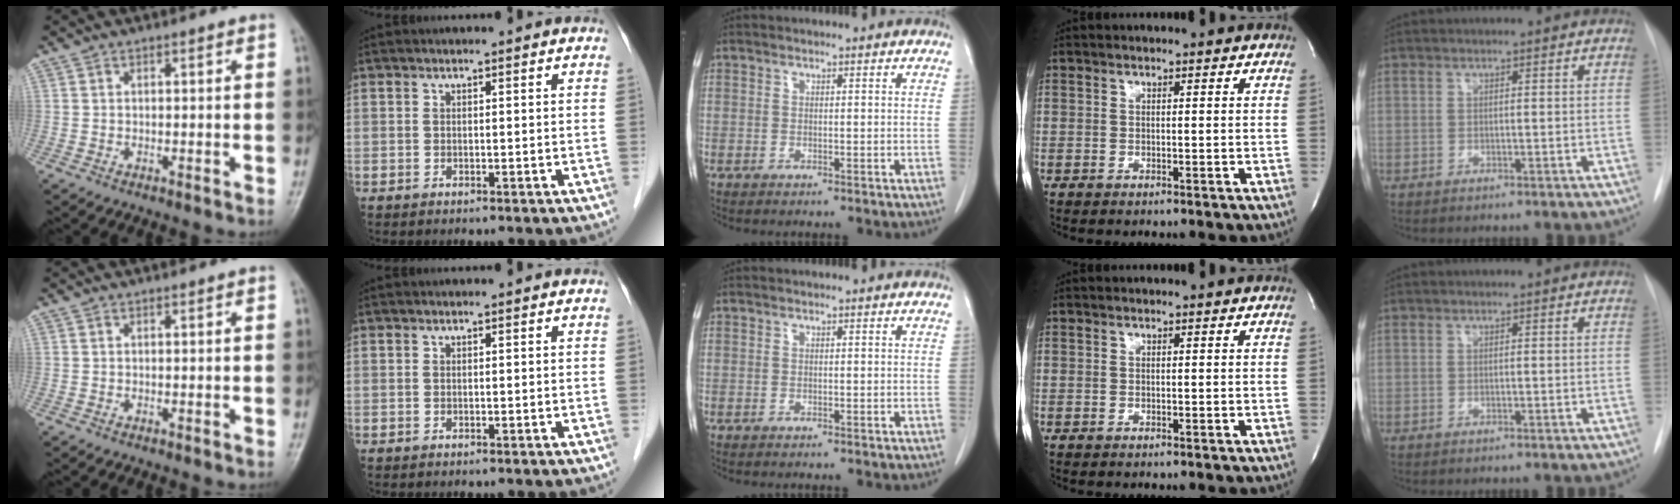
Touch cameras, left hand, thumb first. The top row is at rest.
{}